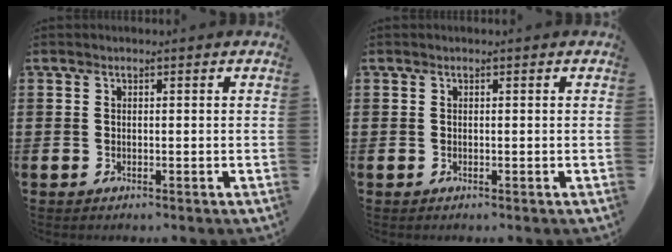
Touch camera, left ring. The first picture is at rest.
{"total": 0.0}